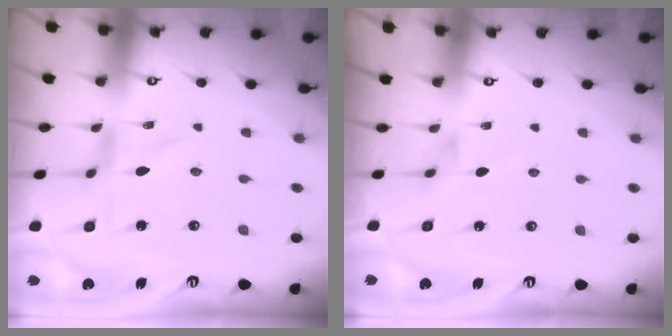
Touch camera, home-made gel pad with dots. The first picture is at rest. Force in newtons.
{"total": 1.4, "press": 1.4, "slide": 0.2}